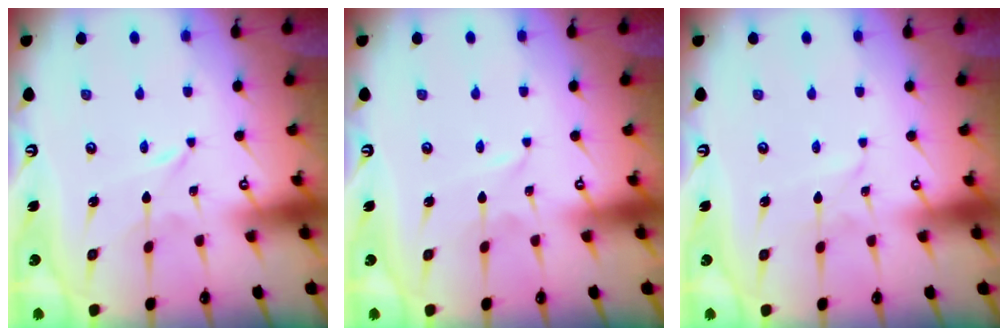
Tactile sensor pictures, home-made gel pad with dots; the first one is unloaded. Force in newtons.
{"total": 1.0, "press": 1.0, "slide": 0.0}
{"total": 1.8, "press": 1.8, "slide": 0.1}